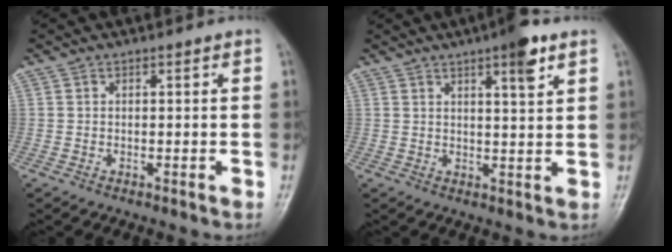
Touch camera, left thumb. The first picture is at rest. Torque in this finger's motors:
{"motor_torque": [1.08, 0.57, 1.07, -0.52, 0.02]}